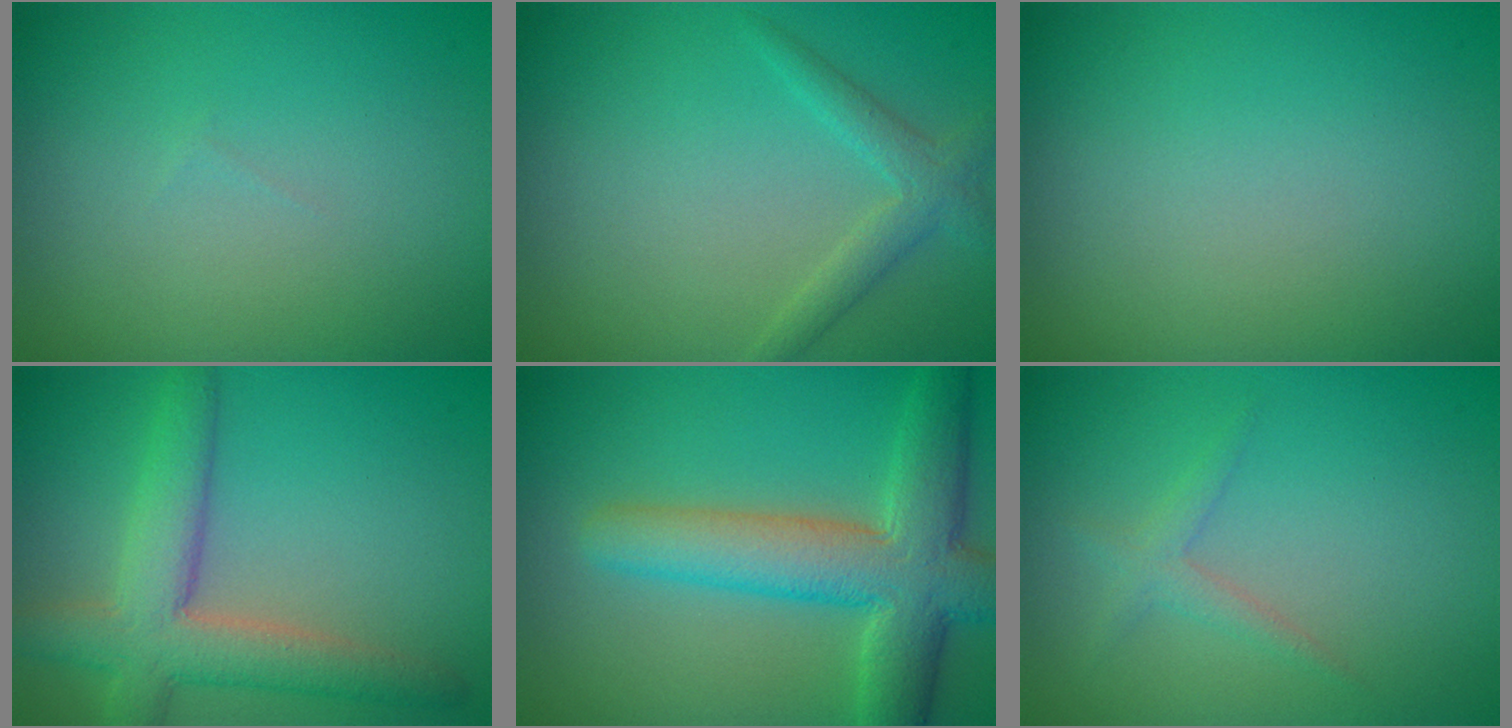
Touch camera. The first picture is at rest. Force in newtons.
{"total": 2.0, "press": 2.0, "slide": 0.1}
{"total": 0.0}
{"total": 5.8, "press": 5.7, "slide": 0.5}
{"total": 7.3, "press": 7.3, "slide": 0.2}
{"total": 1.3, "press": 1.3, "slide": 0.2}